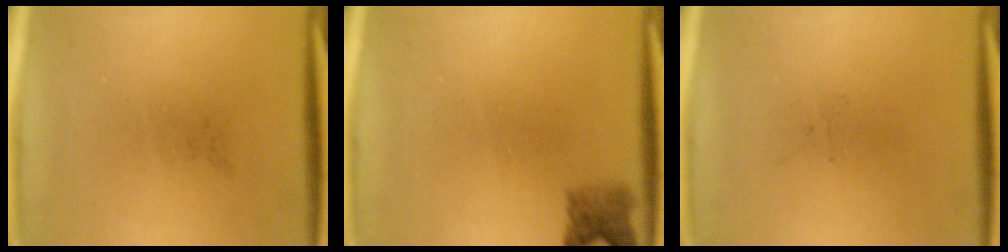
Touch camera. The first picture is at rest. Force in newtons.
{"total": 2.7}
{"total": 0.0}